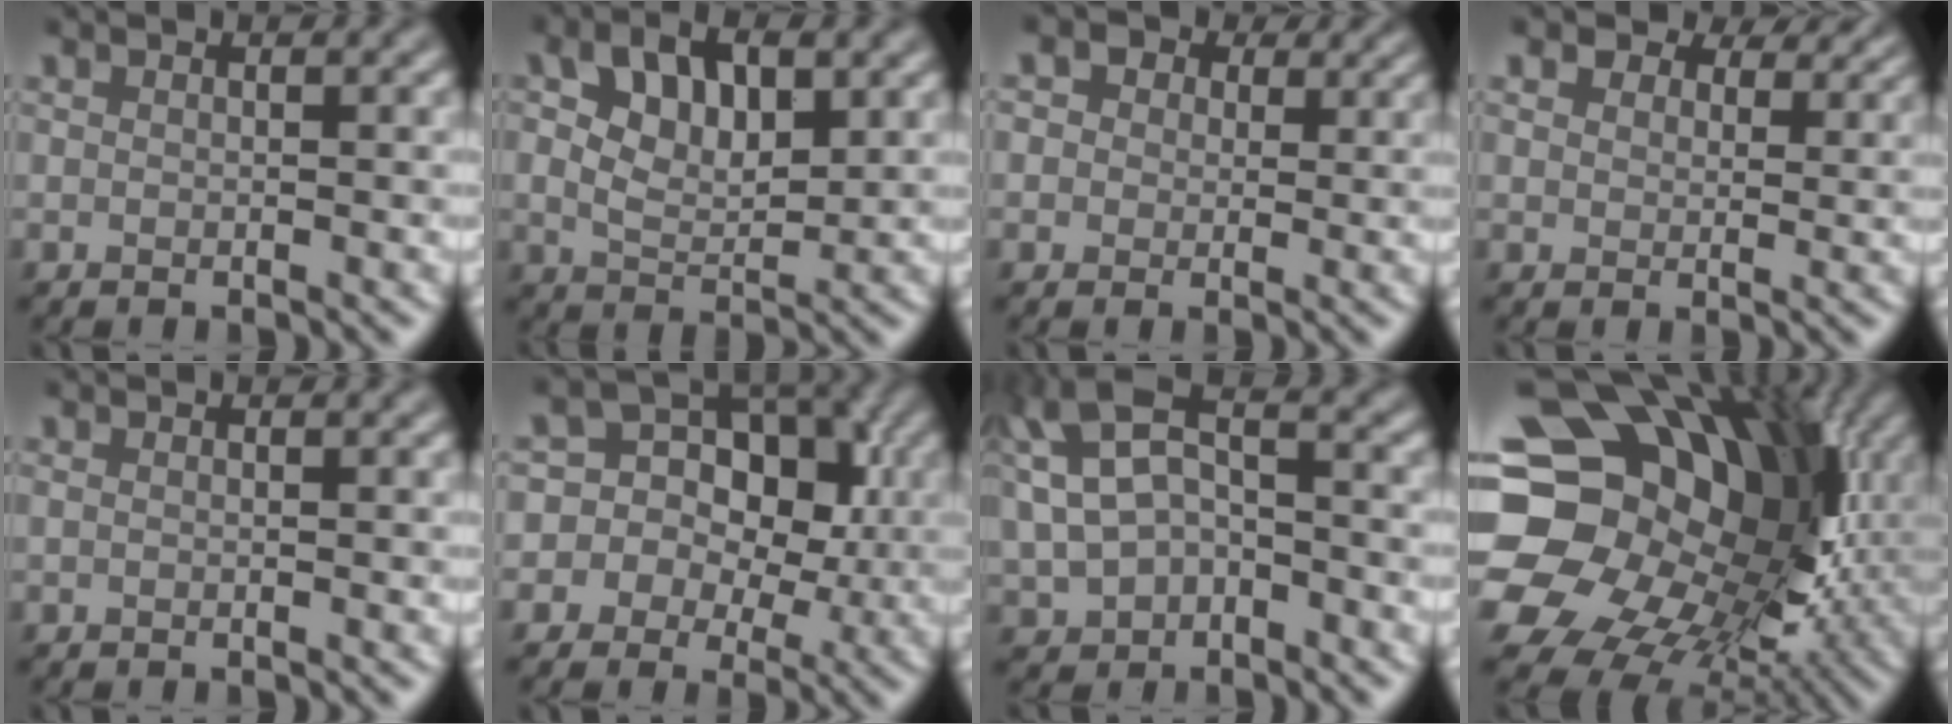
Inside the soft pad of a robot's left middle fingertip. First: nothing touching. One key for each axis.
{"total": 6.3, "fx": 2.5, "fy": 3.4, "fz": 4.6, "tx": -0.088, "ty": 0.003, "tz": 0.040}
{"total": 6.0, "fx": 2.9, "fy": 4.4, "fz": 2.8, "tx": -0.045, "ty": 0.018, "tz": 0.013}
{"total": 6.7, "fx": 5.0, "fy": 3.6, "fz": 2.8, "tx": -0.064, "ty": -0.002, "tz": 0.069}
{"total": 0.0}
{"total": 11.8, "fx": 2.0, "fy": 10.2, "fz": 5.6, "tx": -0.101, "ty": 0.056, "tz": -0.005}
{"total": 7.8, "fx": 1.1, "fy": 5.1, "fz": 5.9, "tx": -0.130, "ty": 0.008, "tz": 0.026}
{"total": 22.4, "fx": 2.6, "fy": 18.2, "fz": 12.9, "tx": -0.244, "ty": 0.011, "tz": 0.028}